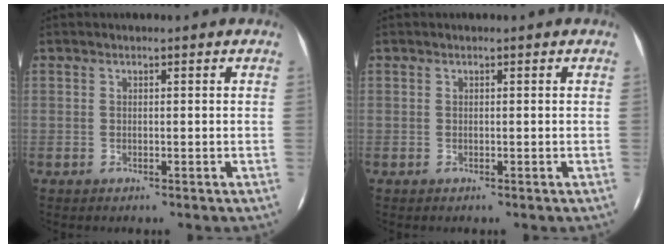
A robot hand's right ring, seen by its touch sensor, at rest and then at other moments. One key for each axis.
{"total": 0.0}